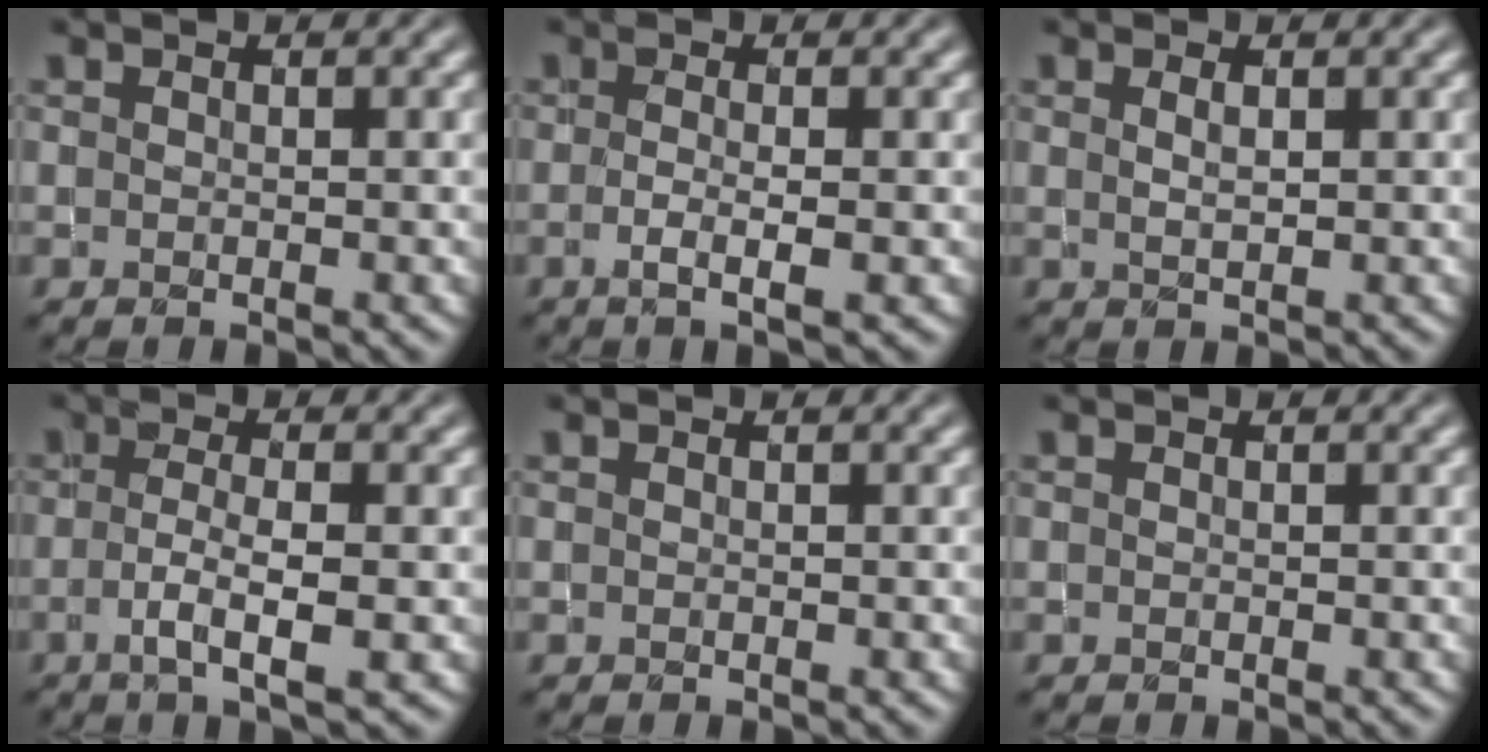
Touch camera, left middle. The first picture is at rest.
{"total": 2.3, "force": [-0.5, 0.6, 2.1], "torque": [-0.038, -0.007, -0.012]}
{"total": 1.1, "force": [0.5, 0.3, 1.0], "torque": [-0.019, -0.001, 0.010]}
{"total": 3.6, "force": [-0.9, 0.8, 3.4], "torque": [-0.066, -0.003, -0.017]}
{"total": 0.0}
{"total": 0.0}